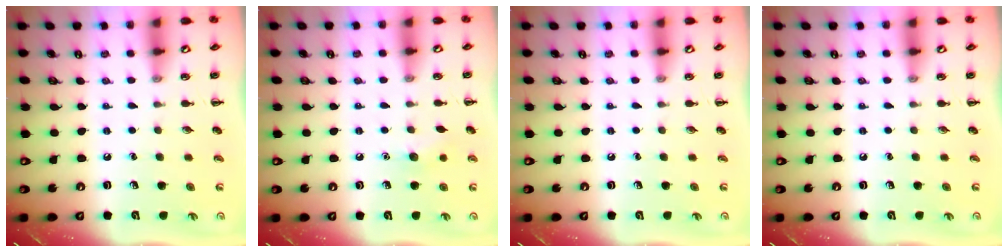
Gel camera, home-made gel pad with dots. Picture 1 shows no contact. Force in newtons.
{"total": 6.5, "press": 6.3, "slide": 1.7}
{"total": 0.0}
{"total": 0.0}